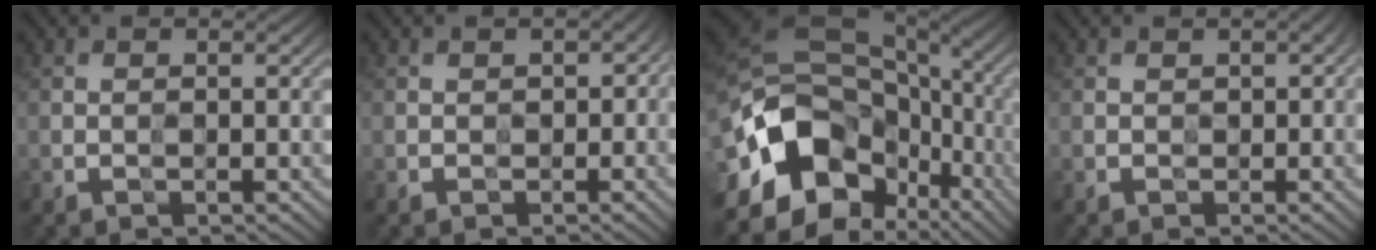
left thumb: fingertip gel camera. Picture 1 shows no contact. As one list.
[{"total": 0.9, "force": [-0.4, 0.8, 0.0], "torque": [0.004, -0.004, -0.004]}, {"total": 17.4, "force": [-5.8, 12.7, 10.4], "torque": [-0.226, -0.030, -0.071]}, {"total": 0.7, "force": [-0.2, 0.6, 0.2], "torque": [0.001, -0.003, -0.001]}]